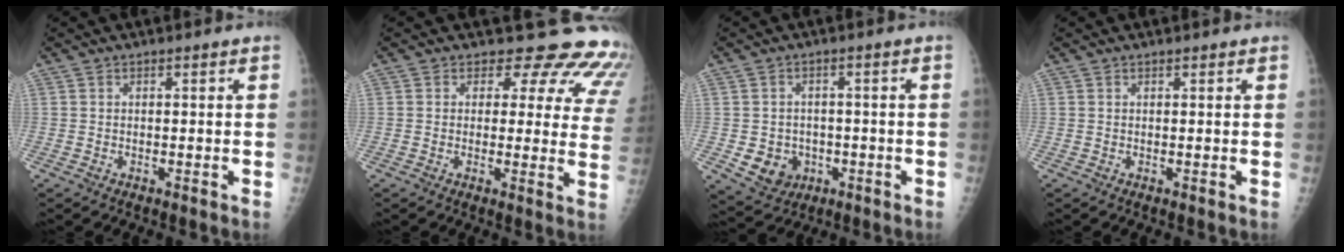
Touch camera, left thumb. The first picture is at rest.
{"total": 14.9, "force": [12.7, 6.7, 3.9], "torque": [0.007, -0.082, 0.108]}
{"total": 6.1, "force": [-1.5, 5.4, 2.5], "torque": [-0.018, 0.008, -0.011]}
{"total": 0.5, "force": [0.5, 0.1, 0.1], "torque": [-0.002, -0.001, 0.007]}